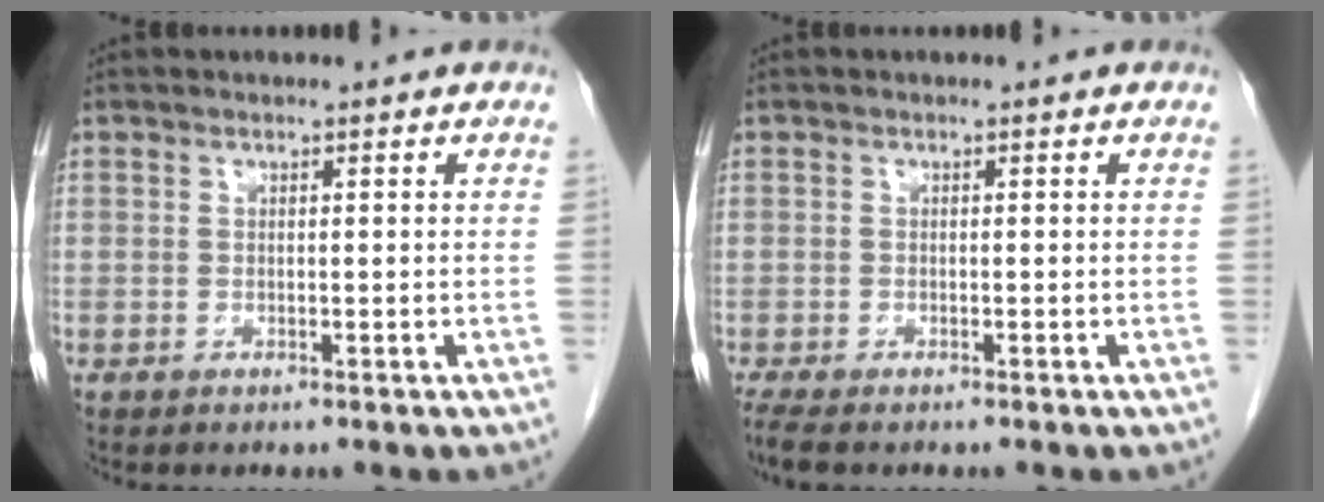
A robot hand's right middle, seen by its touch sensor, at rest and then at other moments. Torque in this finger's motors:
{"motor_torque": [0.38, -0.23, 0.04, 0.03]}